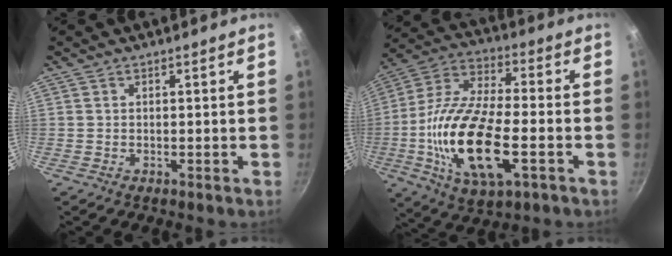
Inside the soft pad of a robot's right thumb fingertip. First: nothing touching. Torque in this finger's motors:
{"motor_torque": [0.09, 1.65, 2.18, -0.57, 0.52]}